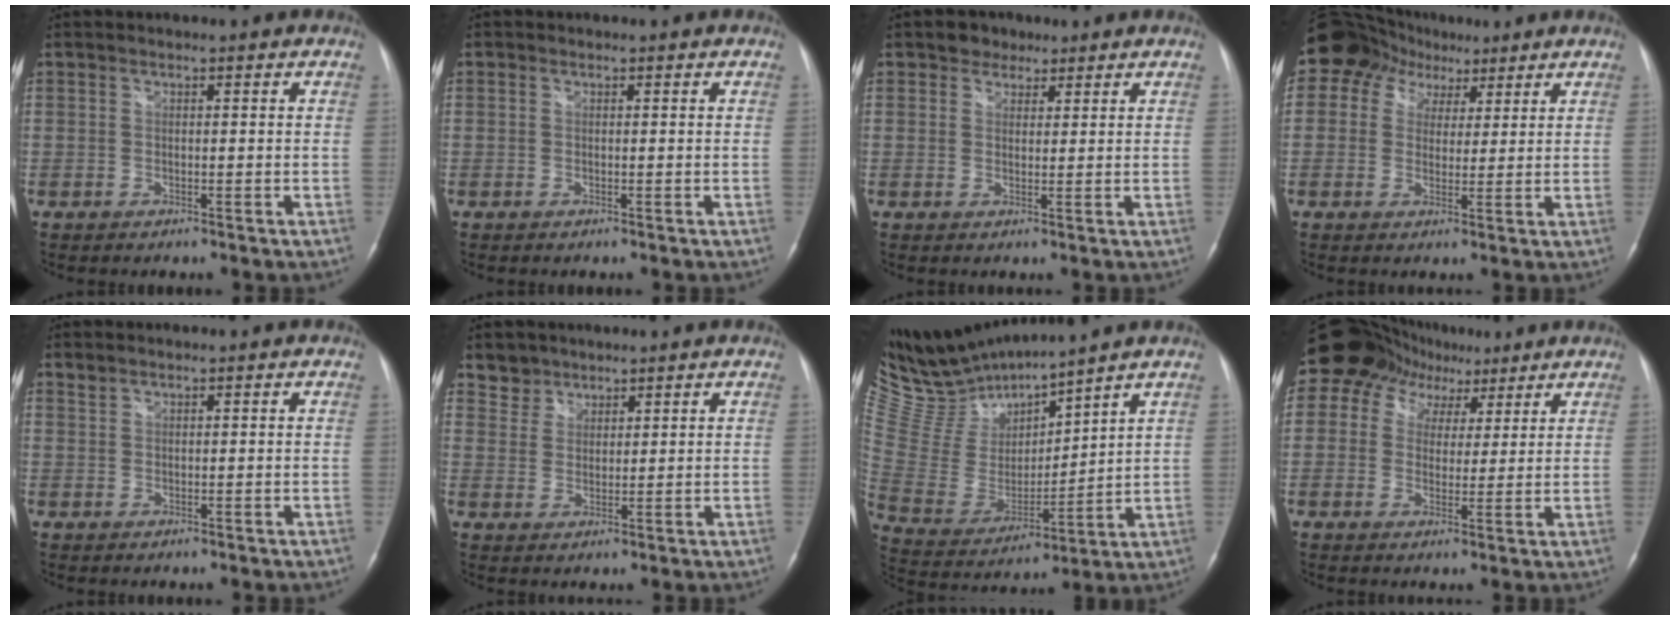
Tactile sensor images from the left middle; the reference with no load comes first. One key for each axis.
{"total": 0.0}
{"total": 3.0, "fx": 2.0, "fy": 2.2, "fz": 0.5, "tx": -0.007, "ty": 0.008, "tz": 0.027}
{"total": 11.4, "fx": 5.7, "fy": 9.3, "fz": 3.3, "tx": -0.077, "ty": 0.053, "tz": 0.097}
{"total": 0.8, "fx": 0.8, "fy": 0.2, "fz": 0.1, "tx": -0.006, "ty": 0.005, "tz": 0.018}
{"total": 3.5, "fx": 2.8, "fy": 2.1, "fz": -0.6, "tx": 0.019, "ty": 0.004, "tz": 0.049}
{"total": 14.0, "fx": 13.5, "fy": 0.6, "fz": 3.6, "tx": -0.093, "ty": -0.005, "tz": 0.282}
{"total": 10.2, "fx": 5.9, "fy": 7.8, "fz": 2.9, "tx": -0.045, "ty": 0.047, "tz": 0.095}